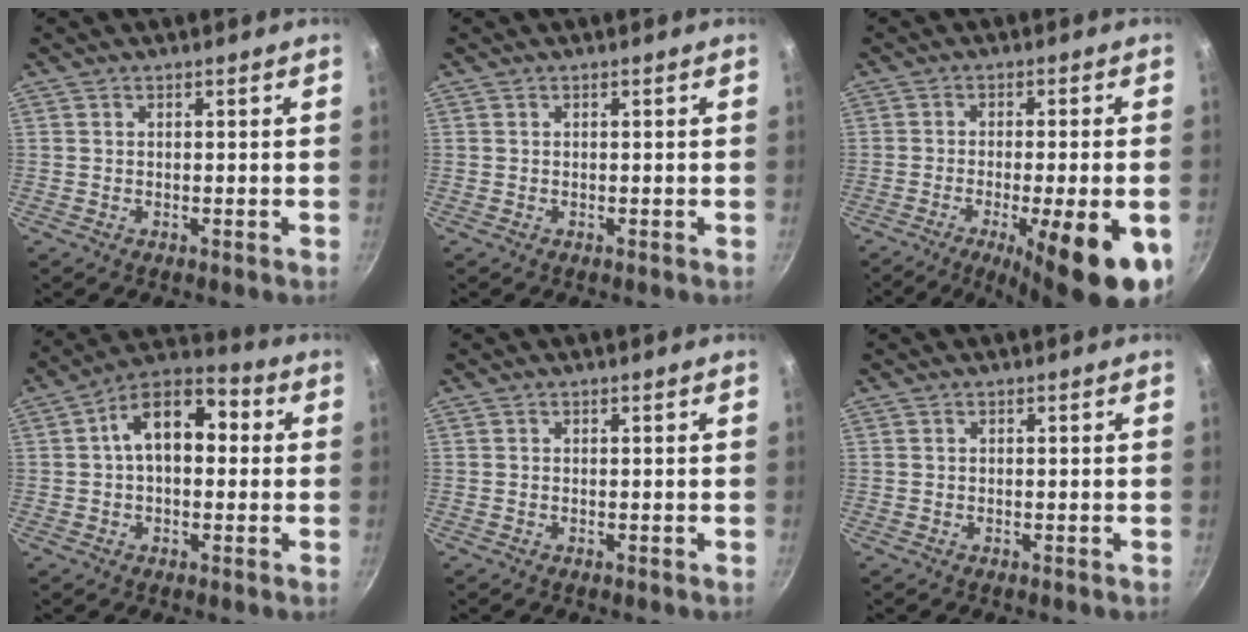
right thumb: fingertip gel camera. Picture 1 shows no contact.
{"total": 0.0}
{"total": 18.8, "force": [-7.8, 4.9, 16.3], "torque": [-0.183, -0.003, -0.097]}
{"total": 12.7, "force": [1.7, 7.6, 10.0], "torque": [-0.140, 0.039, 0.013]}
{"total": 0.0}
{"total": 0.0}